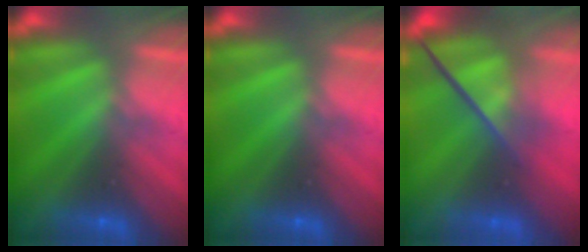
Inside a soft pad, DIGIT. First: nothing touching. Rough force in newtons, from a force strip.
{"total": 0.0}
{"total": 3.9}